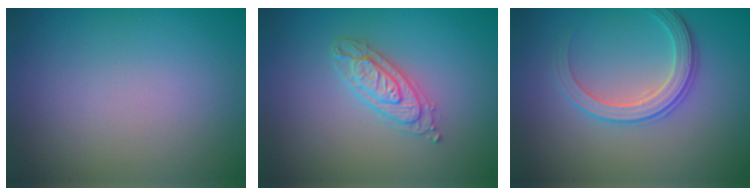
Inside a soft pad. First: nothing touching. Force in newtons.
{"total": 2.6, "press": 2.5, "slide": 0.5}
{"total": 3.0, "press": 2.9, "slide": 0.3}